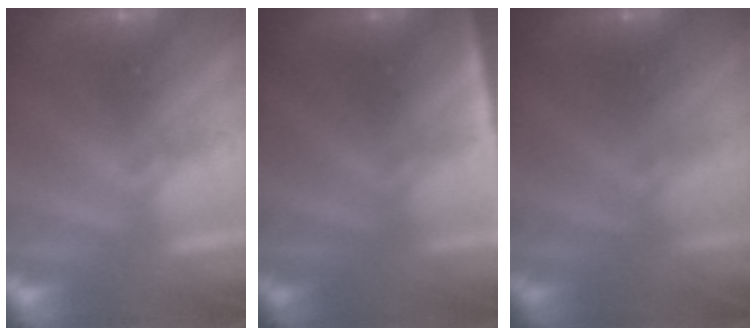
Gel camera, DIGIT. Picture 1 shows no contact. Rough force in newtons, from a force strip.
{"total": 4.7}
{"total": 1.7}